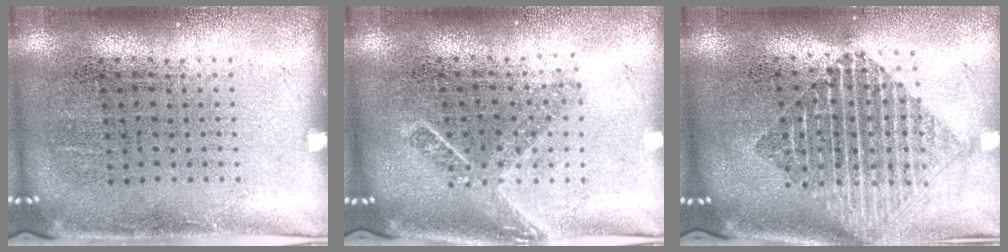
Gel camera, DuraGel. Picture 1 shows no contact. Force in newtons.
{"total": 1.8, "press": 1.3, "slide": 1.2}
{"total": 1.8, "press": 1.5, "slide": 1.1}